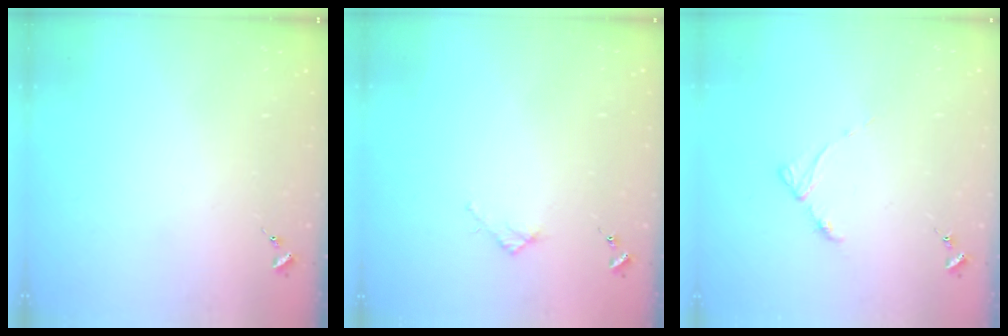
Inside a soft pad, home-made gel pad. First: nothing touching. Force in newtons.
{"total": 2.7, "press": 2.7, "slide": 0.3}
{"total": 4.5, "press": 4.5, "slide": 0.5}